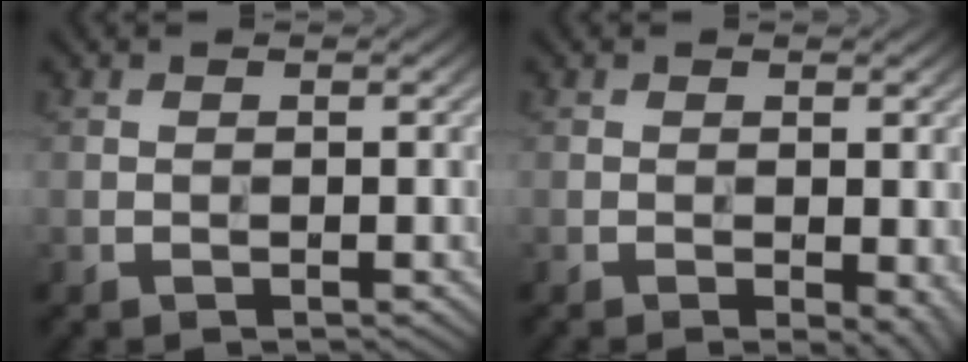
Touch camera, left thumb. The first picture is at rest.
{"total": 2.9, "force": [-0.9, 1.4, 2.4], "torque": [-0.029, -0.008, -0.009]}